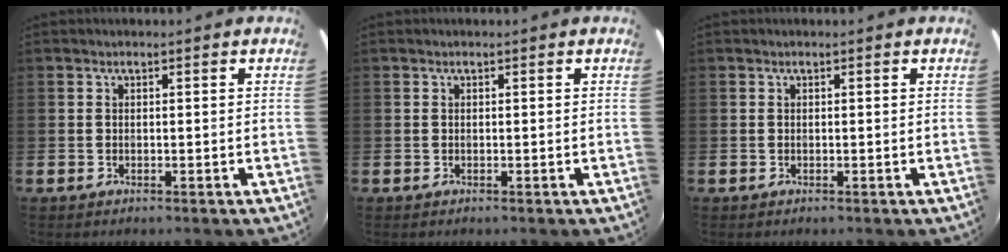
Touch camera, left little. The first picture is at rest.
{"total": 0.0}
{"total": 0.0}